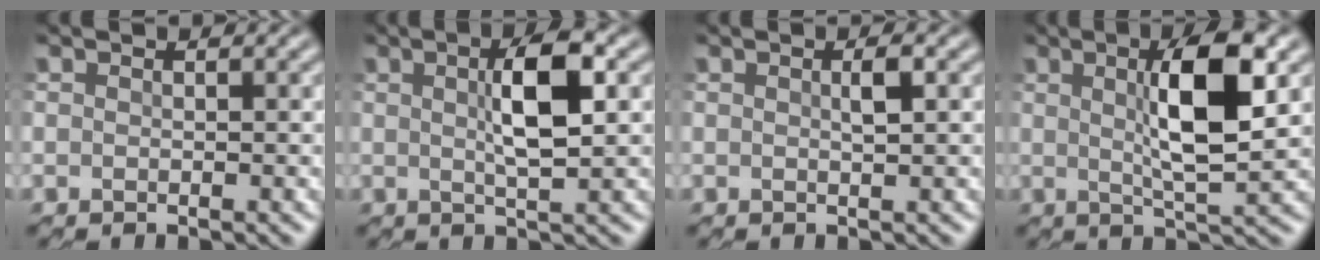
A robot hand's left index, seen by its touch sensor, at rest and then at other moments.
{"total": 4.9, "force": [1.2, 1.0, 4.6], "torque": [-0.087, 0.010, 0.019]}
{"total": 1.5, "force": [0.3, 0.3, 1.4], "torque": [-0.029, 0.001, 0.008]}
{"total": 6.9, "force": [1.7, 1.2, 6.6], "torque": [-0.108, 0.009, 0.027]}